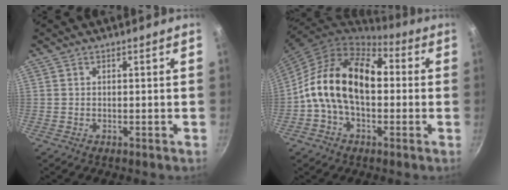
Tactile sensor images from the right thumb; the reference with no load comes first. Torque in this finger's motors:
{"motor_torque": [2.47, 2.54, 0.86, -0.76, 0.31]}